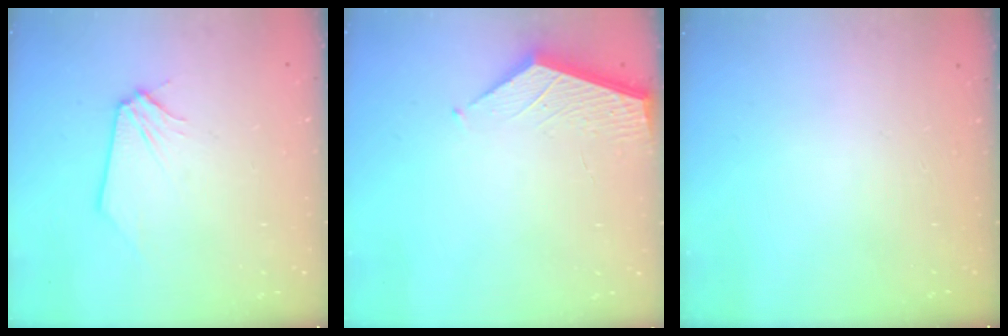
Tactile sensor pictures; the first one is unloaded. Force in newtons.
{"total": 2.4, "press": 2.4, "slide": 0.2}
{"total": 0.0}